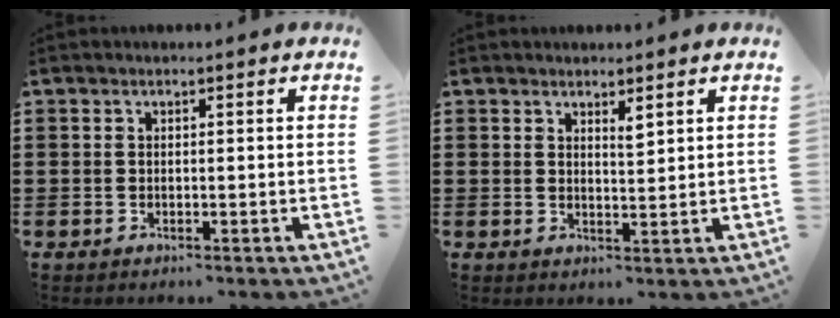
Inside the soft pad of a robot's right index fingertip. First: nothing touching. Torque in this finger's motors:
{"motor_torque": [-0.17, 0.16, 0.11, 0.00]}